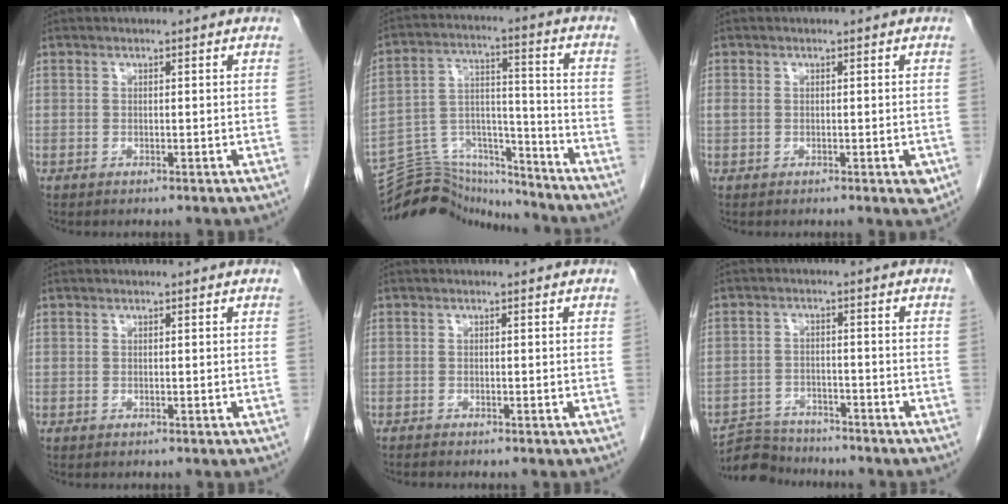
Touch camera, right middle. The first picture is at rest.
{"total": 15.5, "force": [-15.3, 2.0, 1.0], "torque": [-0.021, 0.045, -0.254]}
{"total": 2.7, "force": [-0.2, 1.5, 2.3], "torque": [-0.039, 0.008, 0.006]}
{"total": 0.0}
{"total": 0.8, "force": [-0.7, 0.0, 0.1], "torque": [-0.009, -0.002, -0.016]}
{"total": 6.3, "force": [-6.1, 1.5, -0.2], "torque": [0.003, -0.001, -0.108]}